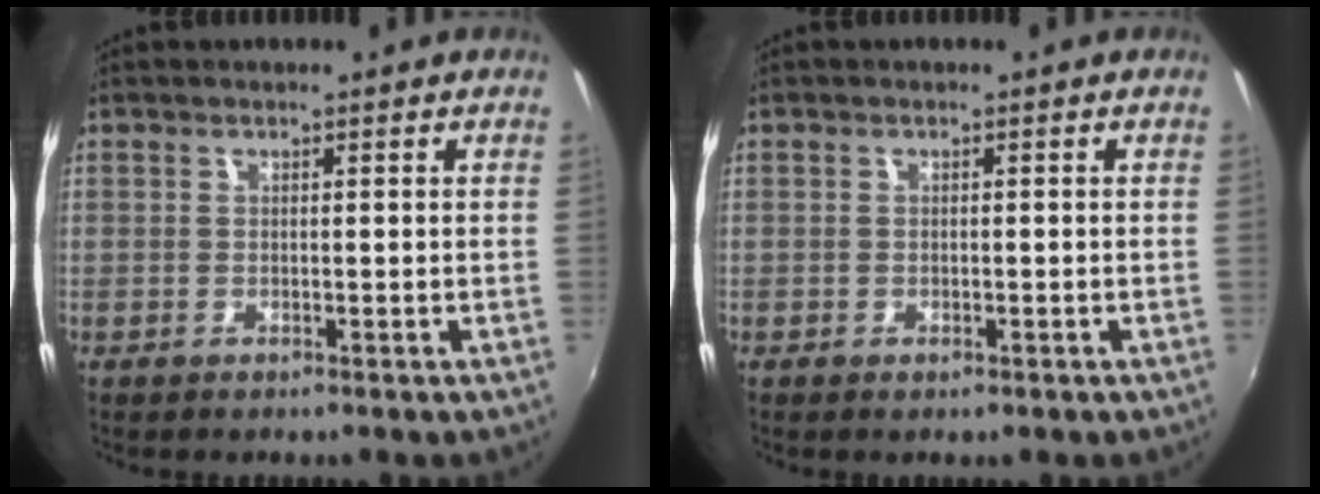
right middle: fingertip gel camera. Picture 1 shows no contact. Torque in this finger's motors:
{"motor_torque": [-0.65, -0.03, -0.01, -0.01]}